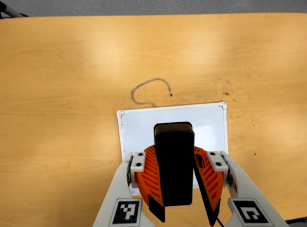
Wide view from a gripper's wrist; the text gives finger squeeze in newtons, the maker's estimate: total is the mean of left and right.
{"total": 10.0, "left": 9.9, "right": 10.0}